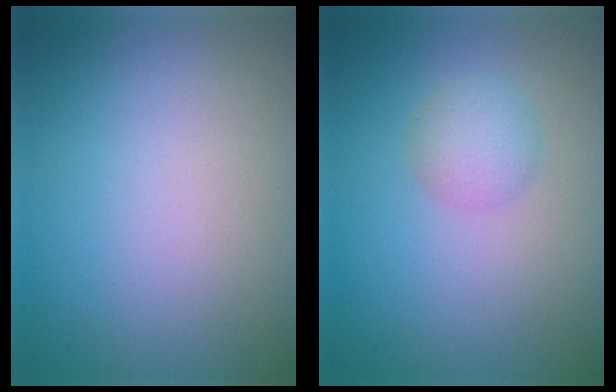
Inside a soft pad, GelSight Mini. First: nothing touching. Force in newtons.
{"total": 2.2, "press": 2.2, "slide": 0.1}